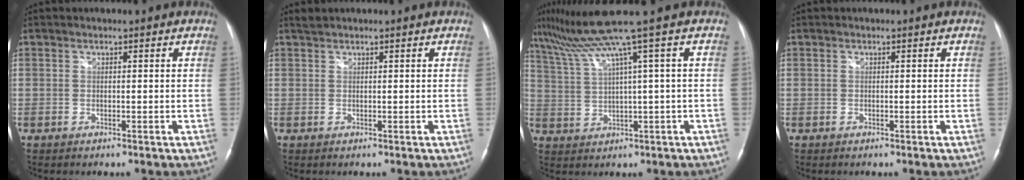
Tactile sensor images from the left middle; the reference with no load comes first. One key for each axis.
{"total": 0.8, "fx": 0.8, "fy": 0.1, "fz": 0.1, "tx": -0.008, "ty": 0.011, "tz": 0.019}
{"total": 7.8, "fx": 5.2, "fy": -2.7, "fz": 5.2, "tx": -0.103, "ty": 0.019, "tz": 0.101}
{"total": 0.0}